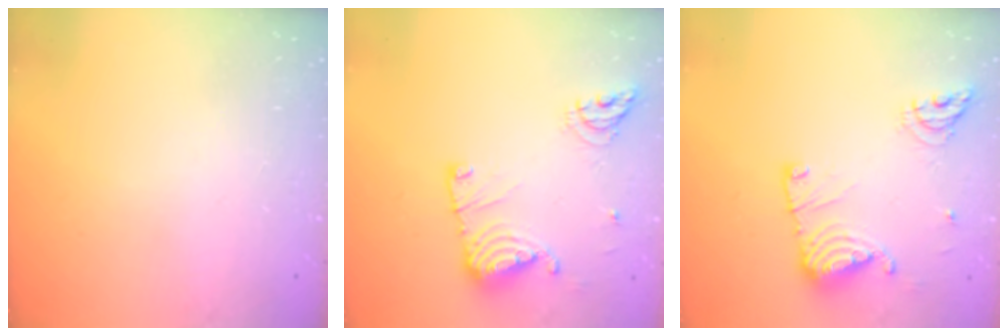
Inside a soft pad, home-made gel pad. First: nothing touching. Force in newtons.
{"total": 13.5, "press": 13.4, "slide": 1.2}
{"total": 13.5, "press": 13.4, "slide": 1.2}